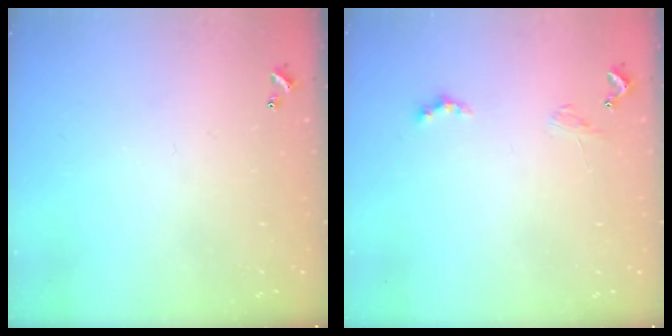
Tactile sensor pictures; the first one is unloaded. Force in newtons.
{"total": 1.1, "press": 1.1, "slide": 0.4}